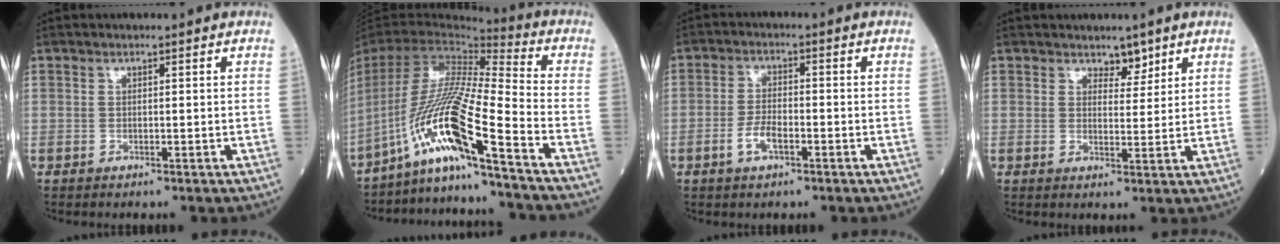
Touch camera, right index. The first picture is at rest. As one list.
[{"total": 16.5, "force": [-10.9, -1.7, 12.2], "torque": [-0.247, -0.013, -0.202]}, {"total": 4.0, "force": [-1.9, 1.4, 3.2], "torque": [-0.068, 0.002, -0.037]}, {"total": 2.7, "force": [2.2, 1.4, 0.8], "torque": [-0.006, -0.005, 0.034]}]